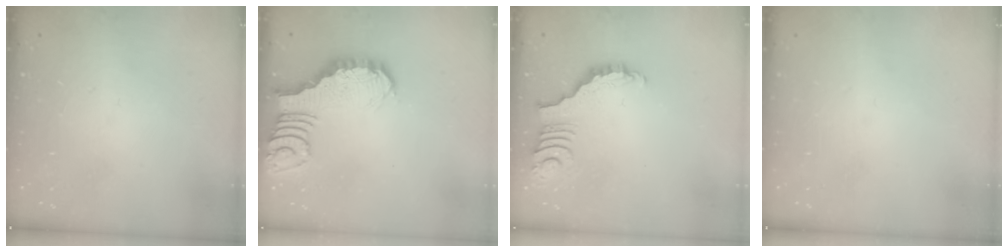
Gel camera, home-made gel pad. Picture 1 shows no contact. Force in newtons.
{"total": 3.1, "press": 3.1, "slide": 0.4}
{"total": 4.0, "press": 3.9, "slide": 0.6}
{"total": 0.0}